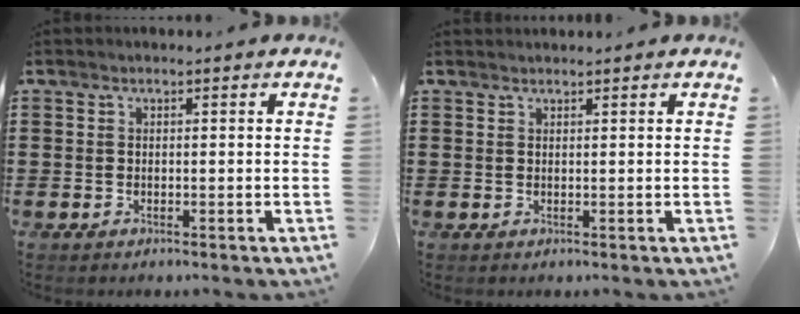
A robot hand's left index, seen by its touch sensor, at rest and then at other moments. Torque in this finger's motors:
{"motor_torque": [-0.07, 0.11, -0.12, -0.03]}